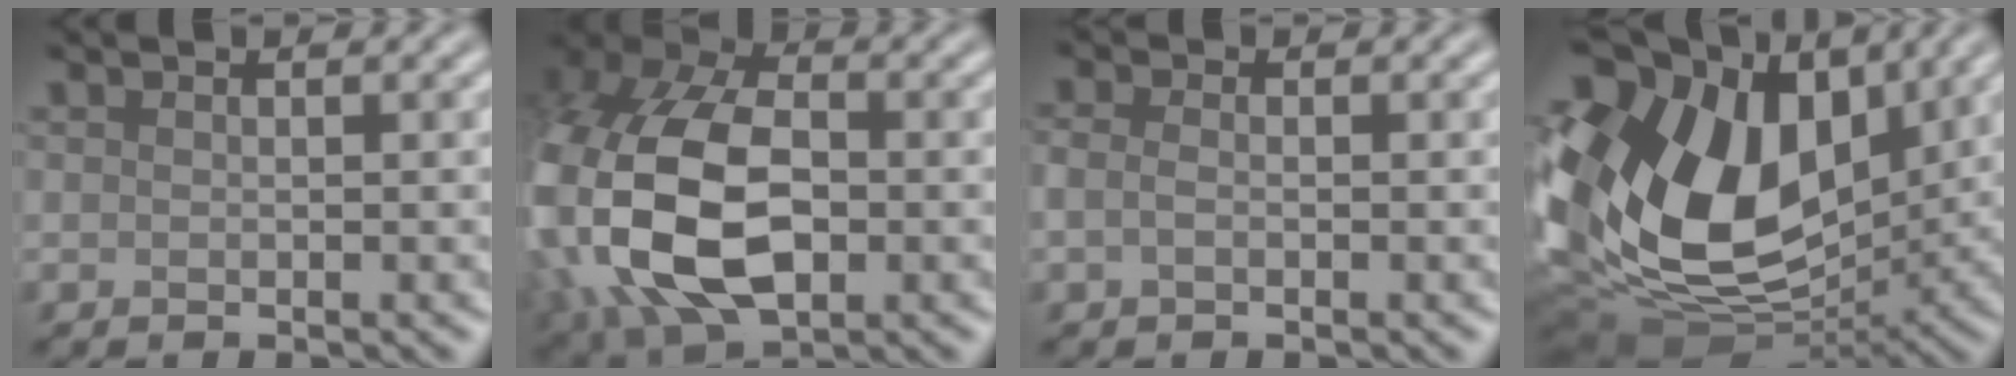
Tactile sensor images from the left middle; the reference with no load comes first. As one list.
[{"total": 14.9, "force": [-2.1, 9.9, 10.9], "torque": [-0.262, -0.018, -0.040]}, {"total": 1.3, "force": [-0.2, 0.8, 1.0], "torque": [-0.022, 0.003, -0.010]}, {"total": 17.1, "force": [2.5, 11.1, 12.7], "torque": [-0.272, 0.011, 0.037]}]